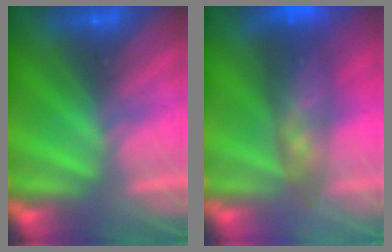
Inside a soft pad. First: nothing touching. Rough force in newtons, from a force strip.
{"total": 8.6}